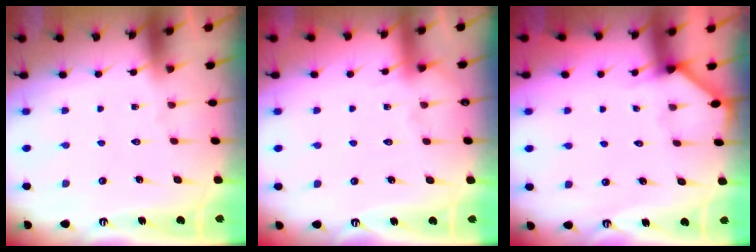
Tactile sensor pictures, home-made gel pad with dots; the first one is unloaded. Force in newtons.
{"total": 2.9, "press": 2.9, "slide": 0.4}
{"total": 1.4, "press": 1.4, "slide": 0.1}